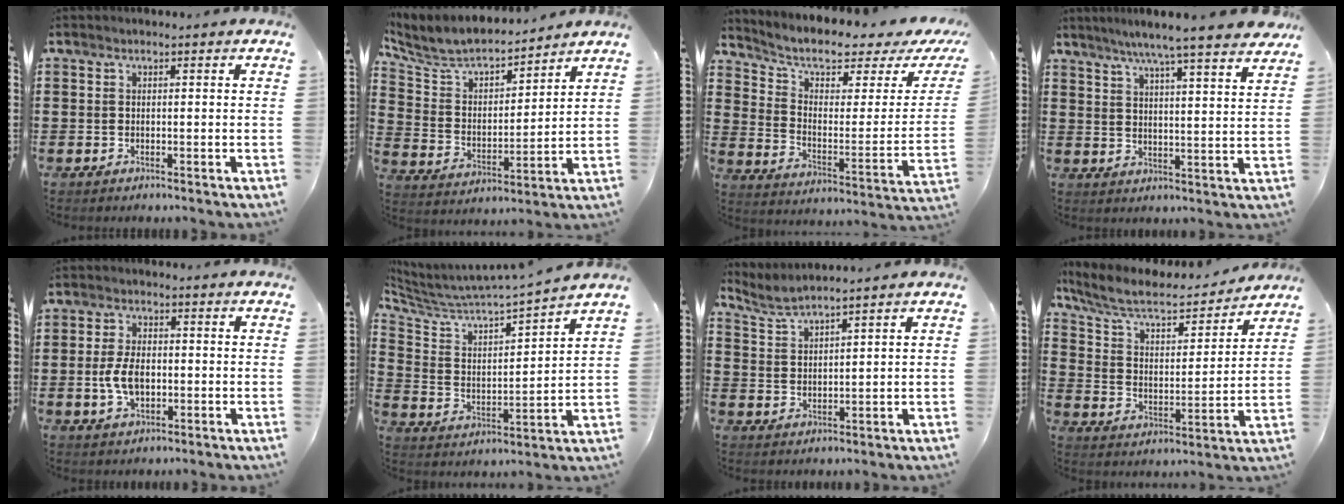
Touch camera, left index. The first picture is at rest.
{"total": 6.4, "force": [5.9, 1.5, 2.1], "torque": [-0.072, -0.039, 0.097]}
{"total": 5.2, "force": [3.3, 2.1, 3.4], "torque": [-0.077, -0.024, 0.052]}
{"total": 6.6, "force": [5.8, -0.8, 2.9], "torque": [-0.076, -0.031, 0.099]}
{"total": 5.8, "force": [-0.7, 3.2, 4.7], "torque": [-0.106, -0.001, -0.018]}
{"total": 4.7, "force": [4.3, 0.4, 1.7], "torque": [-0.061, -0.046, 0.064]}
{"total": 3.8, "force": [3.6, -0.1, 1.1], "torque": [-0.037, -0.015, 0.063]}
{"total": 7.2, "force": [6.1, 2.0, 3.3], "torque": [-0.091, -0.037, 0.102]}